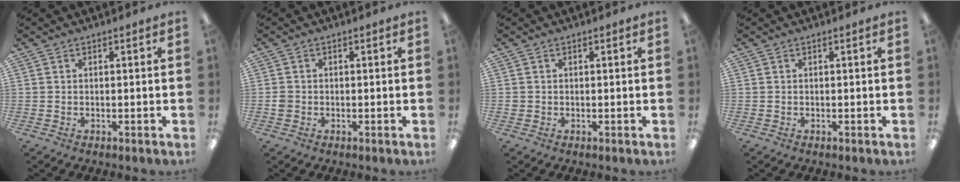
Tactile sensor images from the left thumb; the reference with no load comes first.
{"total": 1.7, "force": [-0.5, 1.6, 0.5], "torque": [-0.008, 0.003, -0.010]}
{"total": 0.9, "force": [0.0, 0.9, 0.1], "torque": [-0.002, 0.005, -0.002]}
{"total": 0.0}